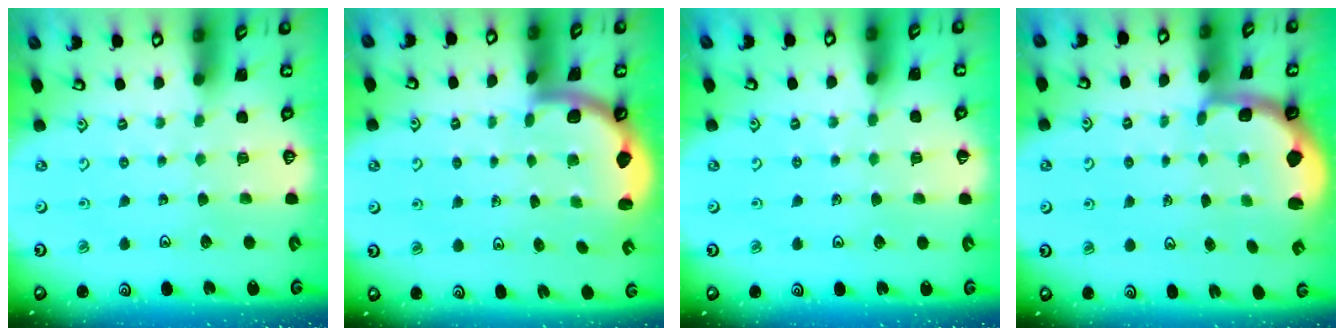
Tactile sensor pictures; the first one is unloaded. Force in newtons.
{"total": 2.5, "press": 2.4, "slide": 0.8}
{"total": 2.0, "press": 2.0, "slide": 0.3}
{"total": 1.6, "press": 1.2, "slide": 1.1}